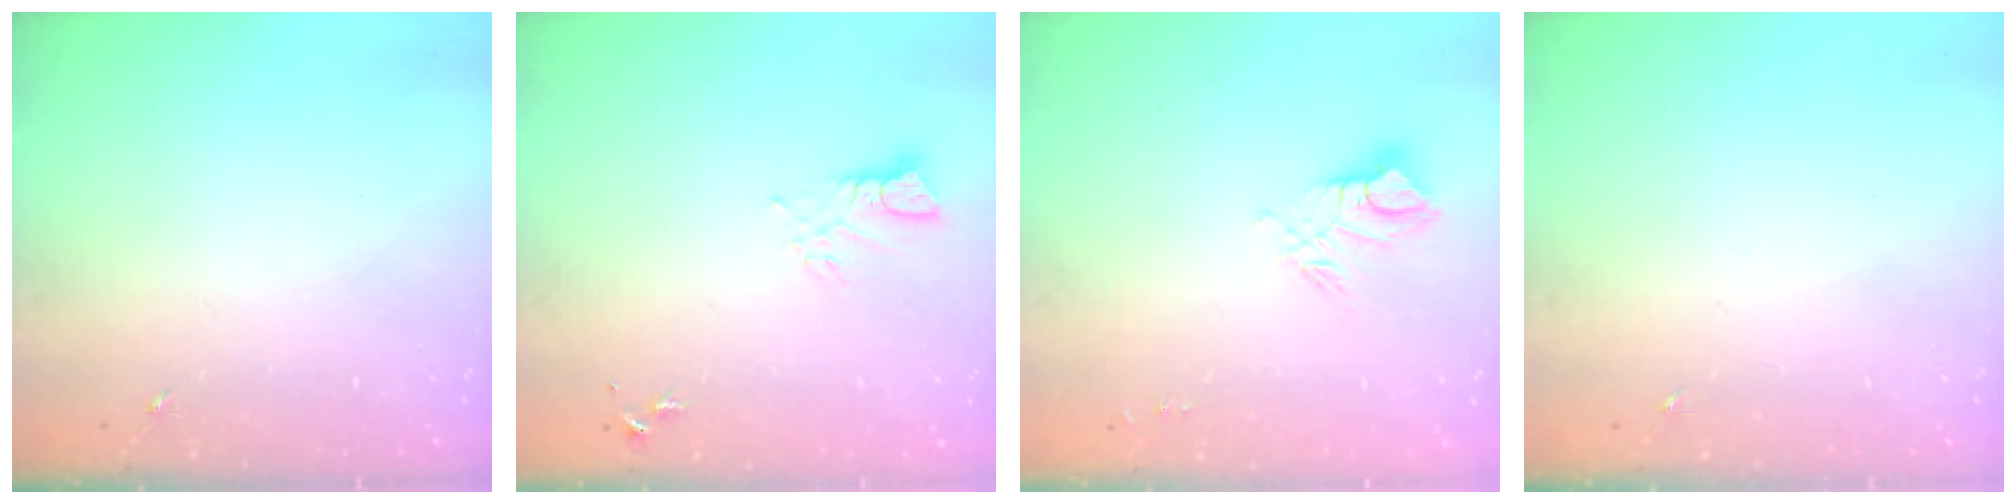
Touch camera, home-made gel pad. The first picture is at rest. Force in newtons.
{"total": 3.4, "press": 3.4, "slide": 0.3}
{"total": 10.0, "press": 9.9, "slide": 1.0}
{"total": 0.0}